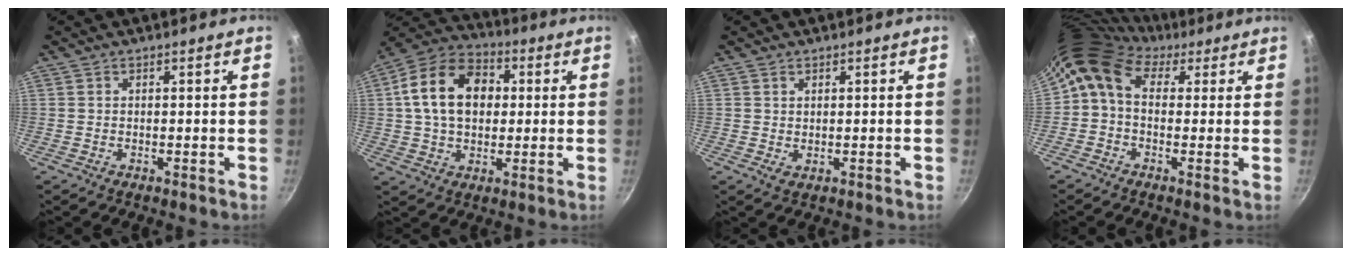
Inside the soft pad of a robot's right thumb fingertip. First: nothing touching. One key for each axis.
{"total": 16.2, "fx": 2.4, "fy": 11.6, "fz": 11.0, "tx": -0.162, "ty": 0.024, "tz": 0.026}
{"total": 1.4, "fx": 0.7, "fy": 0.9, "fz": 0.7, "tx": -0.007, "ty": -0.009, "tz": 0.011}
{"total": 10.4, "fx": 3.3, "fy": 7.3, "fz": 6.7, "tx": -0.117, "ty": 0.021, "tz": 0.035}